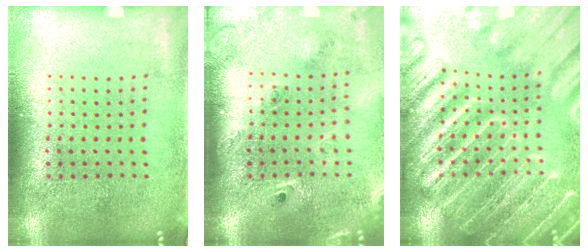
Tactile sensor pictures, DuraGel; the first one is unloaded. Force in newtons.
{"total": 2.5, "press": 1.8, "slide": 1.6}
{"total": 6.2, "press": 6.2, "slide": 0.8}